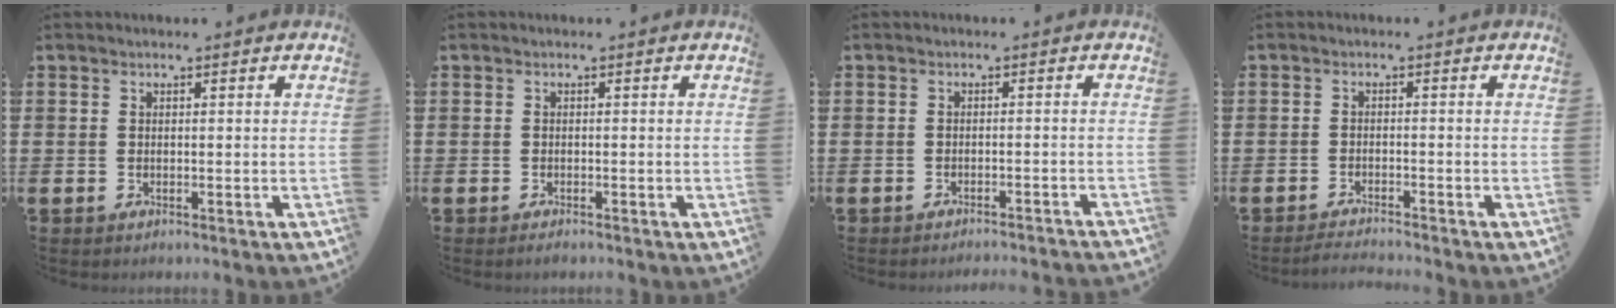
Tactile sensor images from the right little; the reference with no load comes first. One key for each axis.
{"total": 0.7, "fx": -0.5, "fy": 0.1, "fz": 0.4, "tx": -0.008, "ty": -0.003, "tz": -0.010}
{"total": 1.4, "fx": -1.3, "fy": -0.3, "fz": 0.0, "tx": 0.000, "ty": 0.005, "tz": -0.028}
{"total": 1.6, "fx": -1.6, "fy": -0.2, "fz": 0.2, "tx": -0.004, "ty": 0.003, "tz": -0.031}